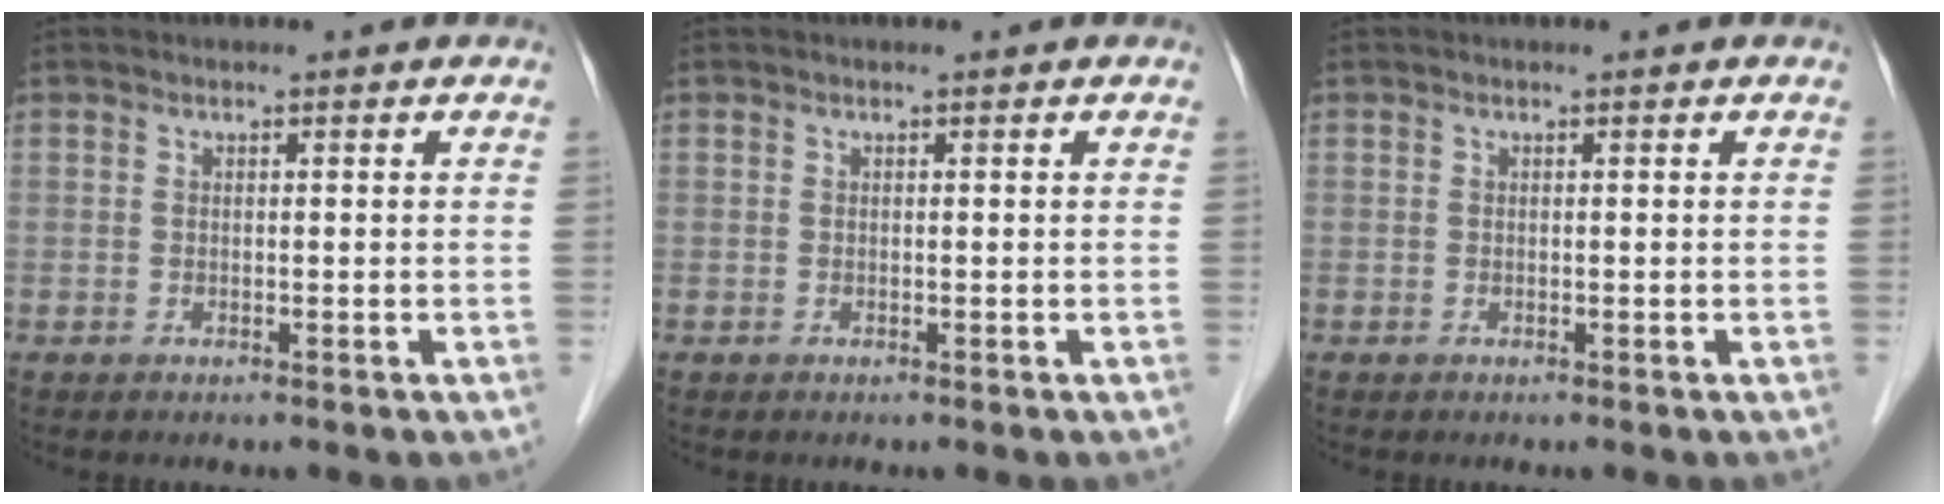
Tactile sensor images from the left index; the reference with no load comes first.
{"total": 0.0}
{"total": 0.0}